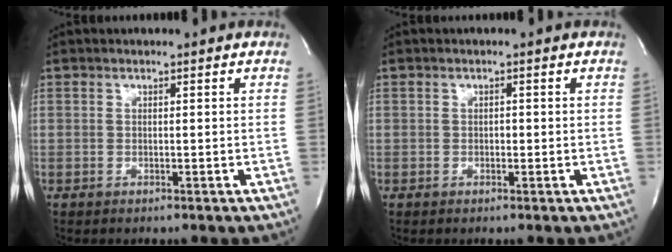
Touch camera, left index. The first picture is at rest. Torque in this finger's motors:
{"motor_torque": [0.03, 0.00, -0.03, -0.01]}